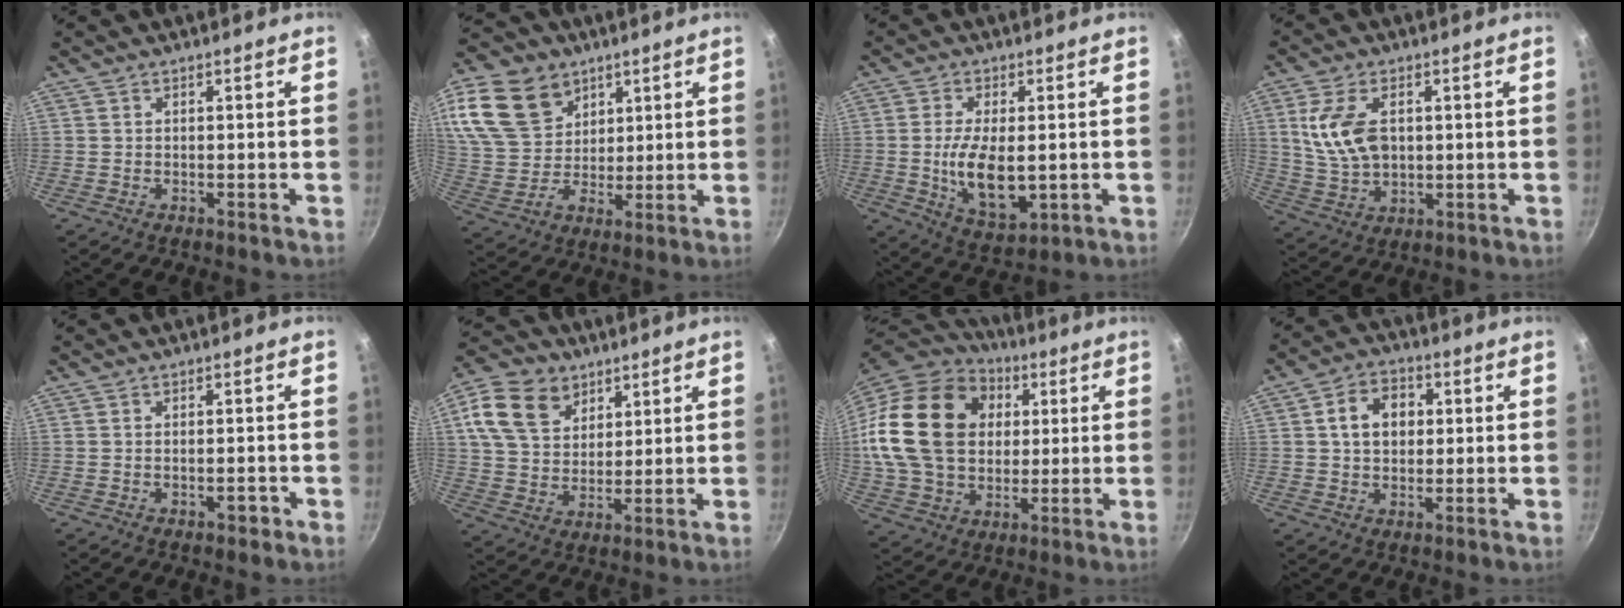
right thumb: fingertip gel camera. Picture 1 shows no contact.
{"total": 19.7, "force": [9.2, 14.7, 9.4], "torque": [-0.172, -0.024, 0.181]}
{"total": 11.2, "force": [-0.7, 5.4, 9.8], "torque": [-0.176, -0.011, -0.003]}
{"total": 11.0, "force": [2.0, 6.7, 8.5], "torque": [-0.153, -0.013, 0.044]}
{"total": 1.8, "force": [-0.9, 0.9, 1.3], "torque": [-0.015, 0.009, -0.012]}
{"total": 15.2, "force": [7.1, 10.9, 7.8], "torque": [-0.127, -0.013, 0.125]}
{"total": 25.6, "force": [4.6, 19.1, 16.4], "torque": [-0.280, 0.018, 0.089]}
{"total": 8.3, "force": [1.4, 6.3, 5.2], "torque": [-0.061, 0.013, 0.015]}